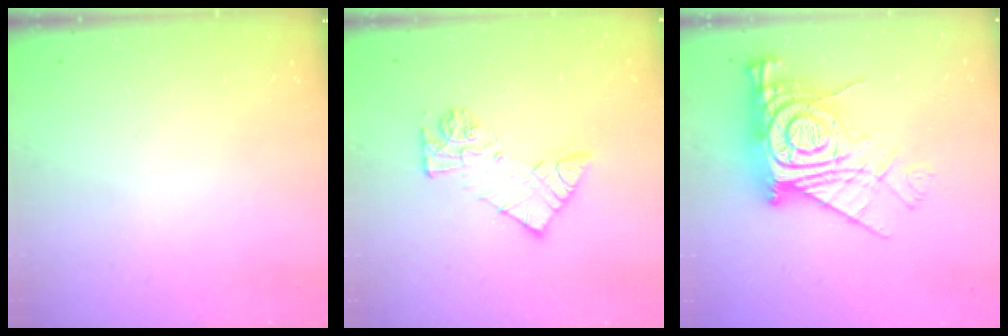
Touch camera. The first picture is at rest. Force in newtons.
{"total": 10.2, "press": 10.2, "slide": 0.5}
{"total": 19.1, "press": 19.0, "slide": 1.8}